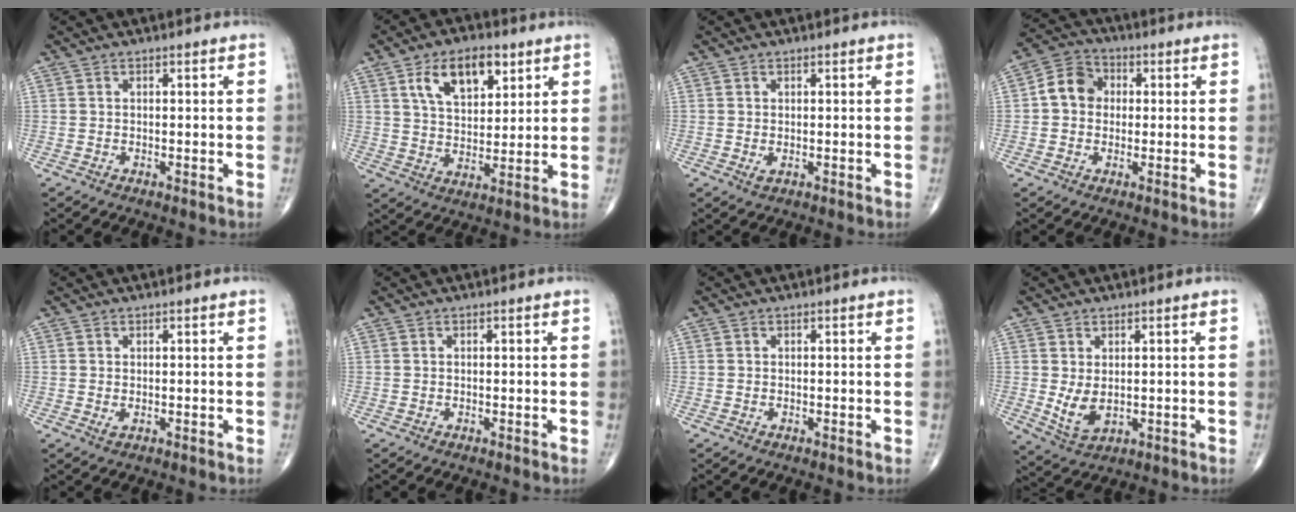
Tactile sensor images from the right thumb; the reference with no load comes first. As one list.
[{"total": 11.6, "force": [5.5, 6.3, 8.0], "torque": [-0.108, -0.018, 0.098]}, {"total": 1.0, "force": [0.0, 0.5, 0.8], "torque": [-0.014, -0.003, 0.001]}, {"total": 7.2, "force": [0.5, 6.1, 3.8], "torque": [-0.052, 0.020, -0.005]}, {"total": 0.9, "force": [0.0, 0.5, 0.7], "torque": [-0.013, -0.002, 0.003]}, {"total": 0.0}, {"total": 0.0}, {"total": 5.1, "force": [0.3, 3.0, 4.1], "torque": [-0.074, -0.011, 0.020]}]